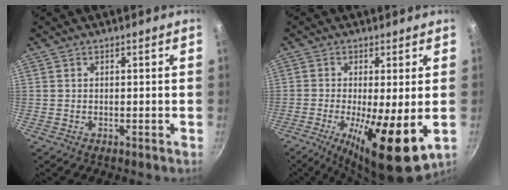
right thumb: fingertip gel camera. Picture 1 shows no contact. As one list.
[{"total": 13.7, "force": [-2.8, 3.6, 12.9], "torque": [-0.219, -0.015, -0.039]}]